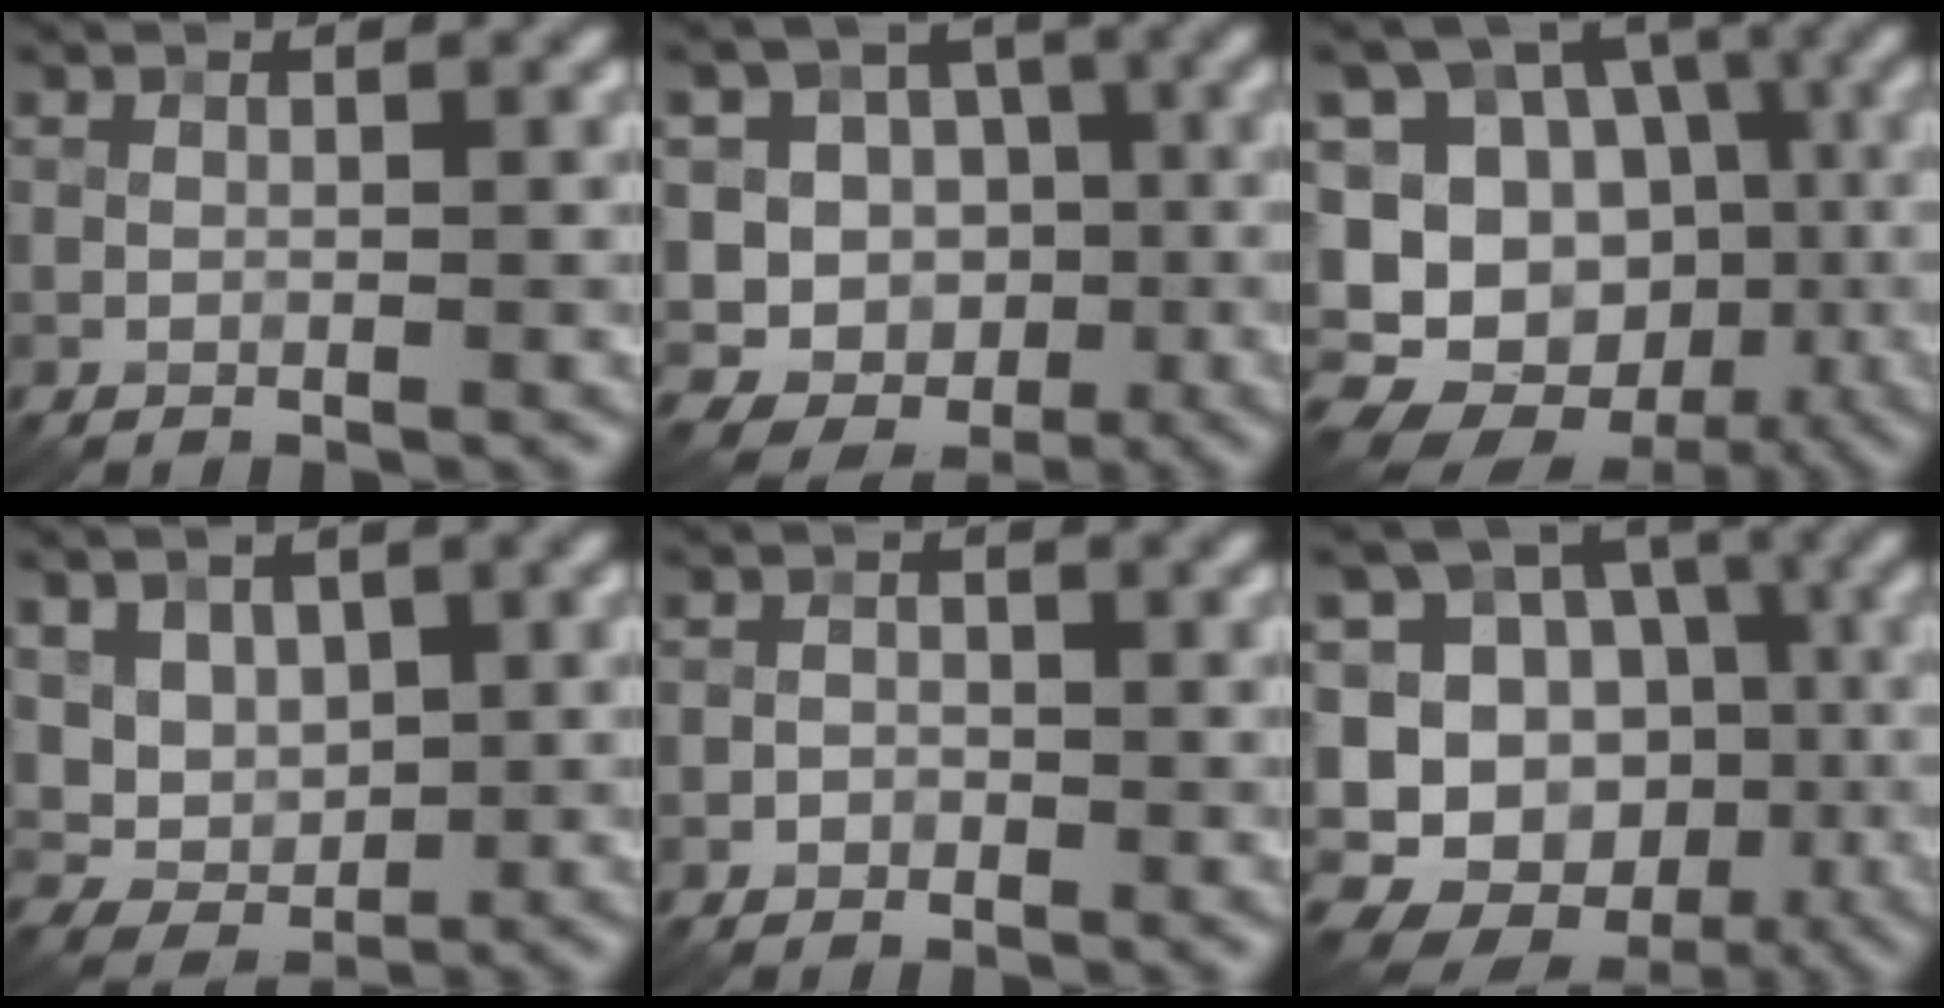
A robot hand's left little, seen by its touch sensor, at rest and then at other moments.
{"total": 12.6, "force": [-3.0, 11.7, 3.6], "torque": [-0.063, 0.019, -0.057]}
{"total": 16.0, "force": [-6.0, 13.0, 7.2], "torque": [-0.153, -0.020, -0.089]}
{"total": 5.0, "force": [1.5, 4.0, 2.6], "torque": [-0.044, 0.001, 0.036]}
{"total": 1.2, "force": [-0.6, 1.0, 0.4], "torque": [0.005, 0.004, -0.017]}
{"total": 16.2, "force": [-5.5, 14.2, 5.5], "torque": [-0.132, -0.006, -0.071]}